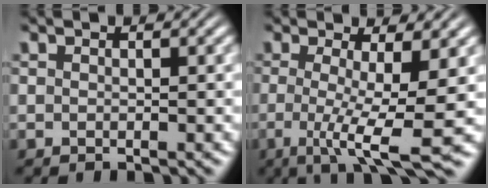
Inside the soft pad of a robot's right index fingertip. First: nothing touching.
{"total": 7.4, "force": [-4.2, 1.2, 5.9], "torque": [-0.107, -0.049, -0.045]}